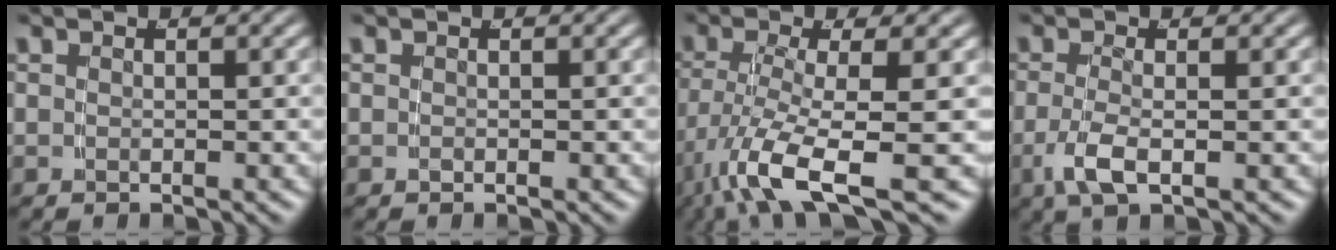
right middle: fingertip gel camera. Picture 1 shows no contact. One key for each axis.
{"total": 0.0}
{"total": 7.3, "fx": -3.7, "fy": 2.0, "fz": 5.9, "tx": -0.117, "ty": -0.033, "tz": -0.044}
{"total": 2.9, "fx": -1.1, "fy": 0.7, "fz": 2.6, "tx": -0.063, "ty": -0.011, "tz": -0.016}